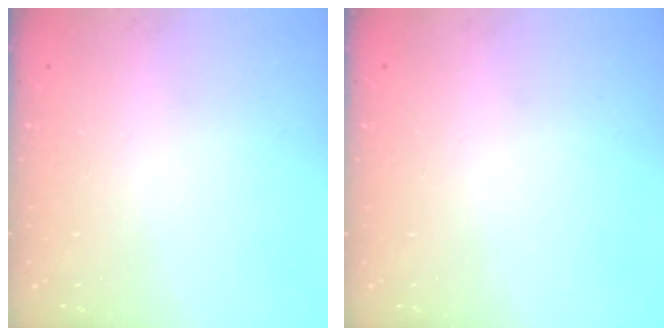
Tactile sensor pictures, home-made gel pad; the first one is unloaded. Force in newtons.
{"total": 0.0}